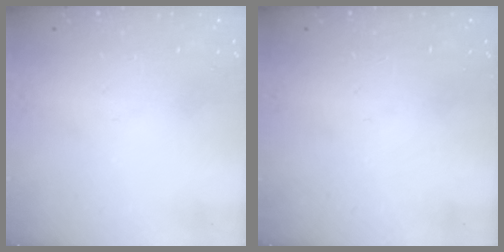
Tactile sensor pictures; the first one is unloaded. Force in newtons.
{"total": 0.0}